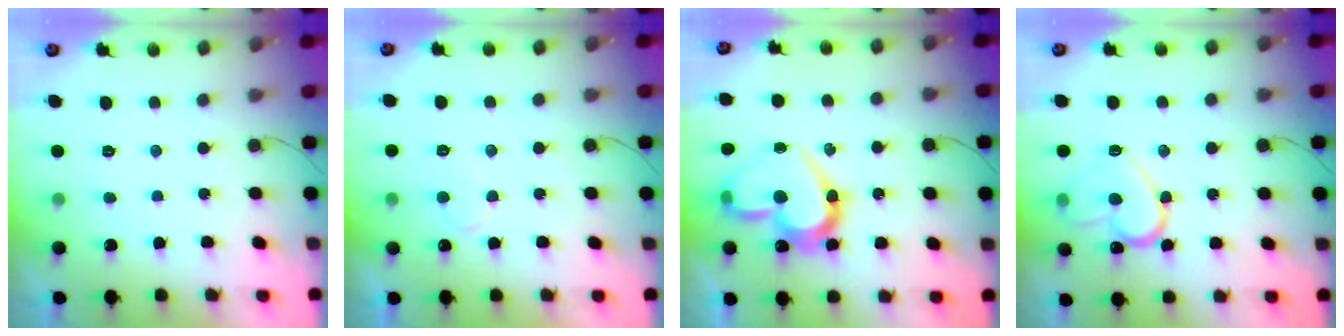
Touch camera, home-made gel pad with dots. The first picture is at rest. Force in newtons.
{"total": 5.8, "press": 5.8, "slide": 0.4}
{"total": 19.4, "press": 19.3, "slide": 1.9}
{"total": 14.7, "press": 14.6, "slide": 1.4}